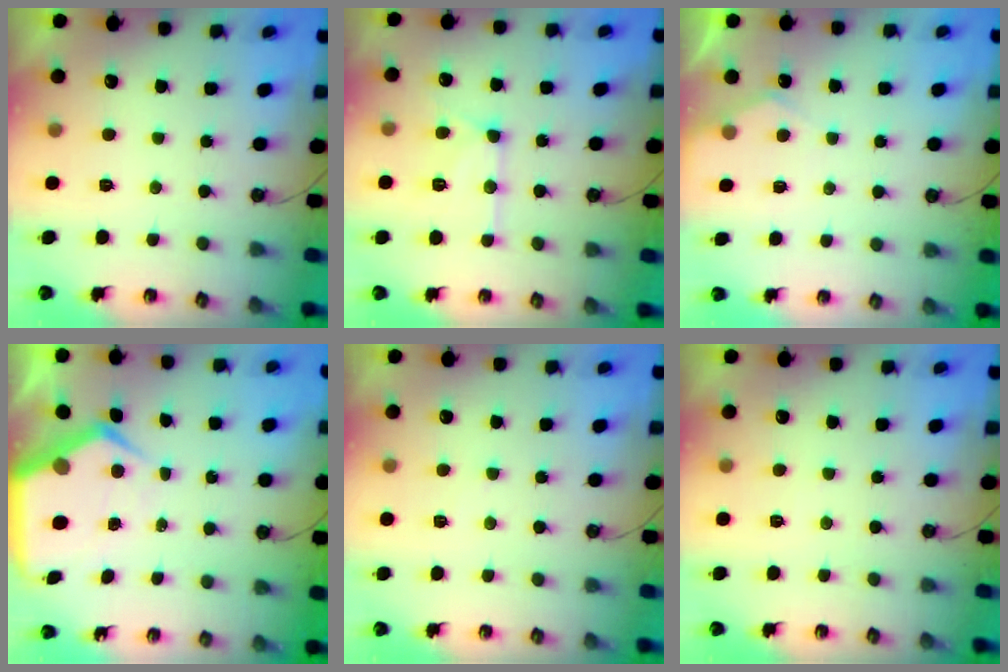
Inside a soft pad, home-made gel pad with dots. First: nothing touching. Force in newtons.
{"total": 13.2, "press": 13.1, "slide": 1.3}
{"total": 4.4, "press": 4.4, "slide": 0.6}
{"total": 8.1, "press": 8.0, "slide": 0.8}
{"total": 2.3, "press": 2.2, "slide": 0.4}
{"total": 2.4, "press": 2.4, "slide": 0.4}